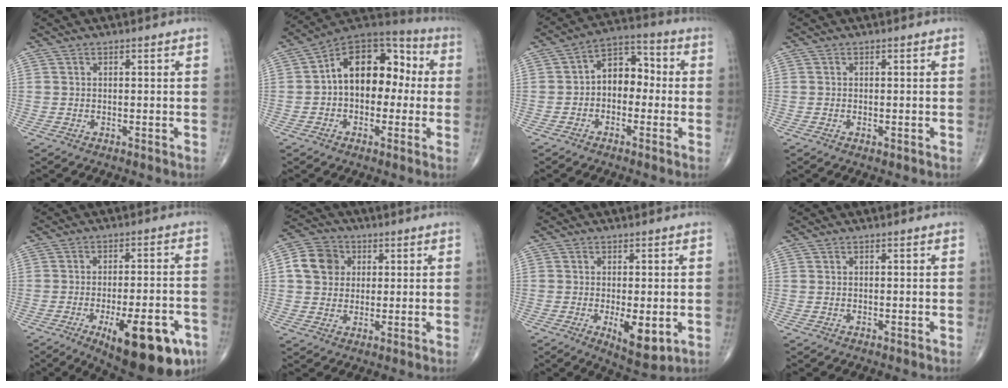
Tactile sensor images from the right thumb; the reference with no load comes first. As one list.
[{"total": 15.9, "force": [0.8, 10.4, 11.9], "torque": [-0.139, 0.052, -0.002]}, {"total": 8.4, "force": [-0.6, 5.9, 5.9], "torque": [-0.060, 0.036, -0.027]}, {"total": 0.7, "force": [-0.2, 0.4, 0.6], "torque": [-0.012, -0.003, -0.003]}, {"total": 18.5, "force": [-8.6, 6.5, 15.0], "torque": [-0.156, 0.025, -0.109]}, {"total": 8.3, "force": [1.7, 7.2, 3.6], "torque": [-0.046, 0.005, 0.021]}, {"total": 7.2, "force": [-1.7, 2.8, 6.4], "torque": [-0.096, -0.019, -0.021]}, {"total": 0.0}]